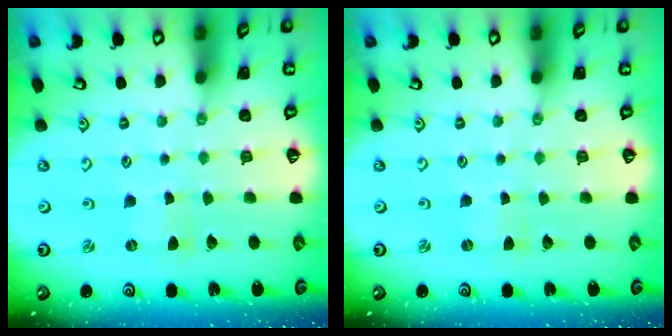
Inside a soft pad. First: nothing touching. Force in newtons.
{"total": 0.0}